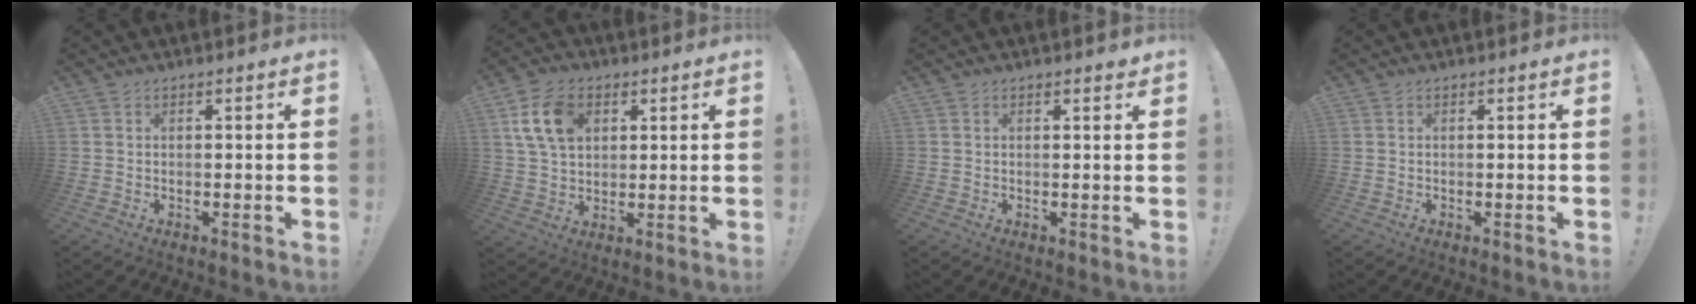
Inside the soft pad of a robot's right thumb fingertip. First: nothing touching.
{"total": 12.1, "force": [4.3, 8.2, 7.8], "torque": [-0.150, 0.006, 0.085]}
{"total": 0.8, "force": [0.6, 0.3, 0.3], "torque": [0.015, -0.009, 0.007]}
{"total": 0.0}